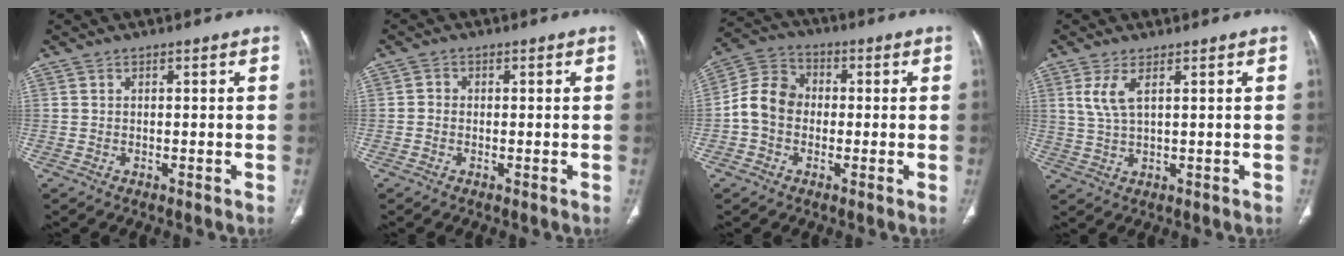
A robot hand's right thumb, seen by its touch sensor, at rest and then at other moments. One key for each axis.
{"total": 1.2, "fx": -0.3, "fy": 1.1, "fz": 0.5, "tx": -0.003, "ty": 0.004, "tz": -0.007}
{"total": 8.7, "fx": -0.9, "fy": 7.2, "fz": 4.8, "tx": -0.078, "ty": 0.032, "tz": -0.030}
{"total": 4.7, "fx": 2.0, "fy": 1.3, "fz": 4.0, "tx": -0.097, "ty": -0.009, "tz": 0.051}